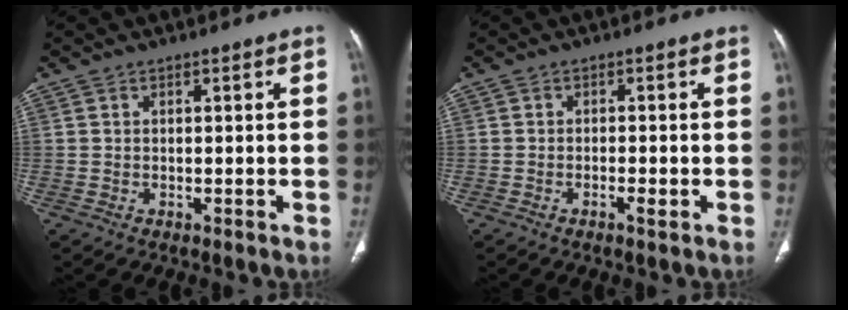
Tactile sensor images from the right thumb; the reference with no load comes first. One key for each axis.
{"total": 1.7, "fx": -0.8, "fy": 0.4, "fz": 1.5, "tx": -0.027, "ty": 0.003, "tz": -0.013}